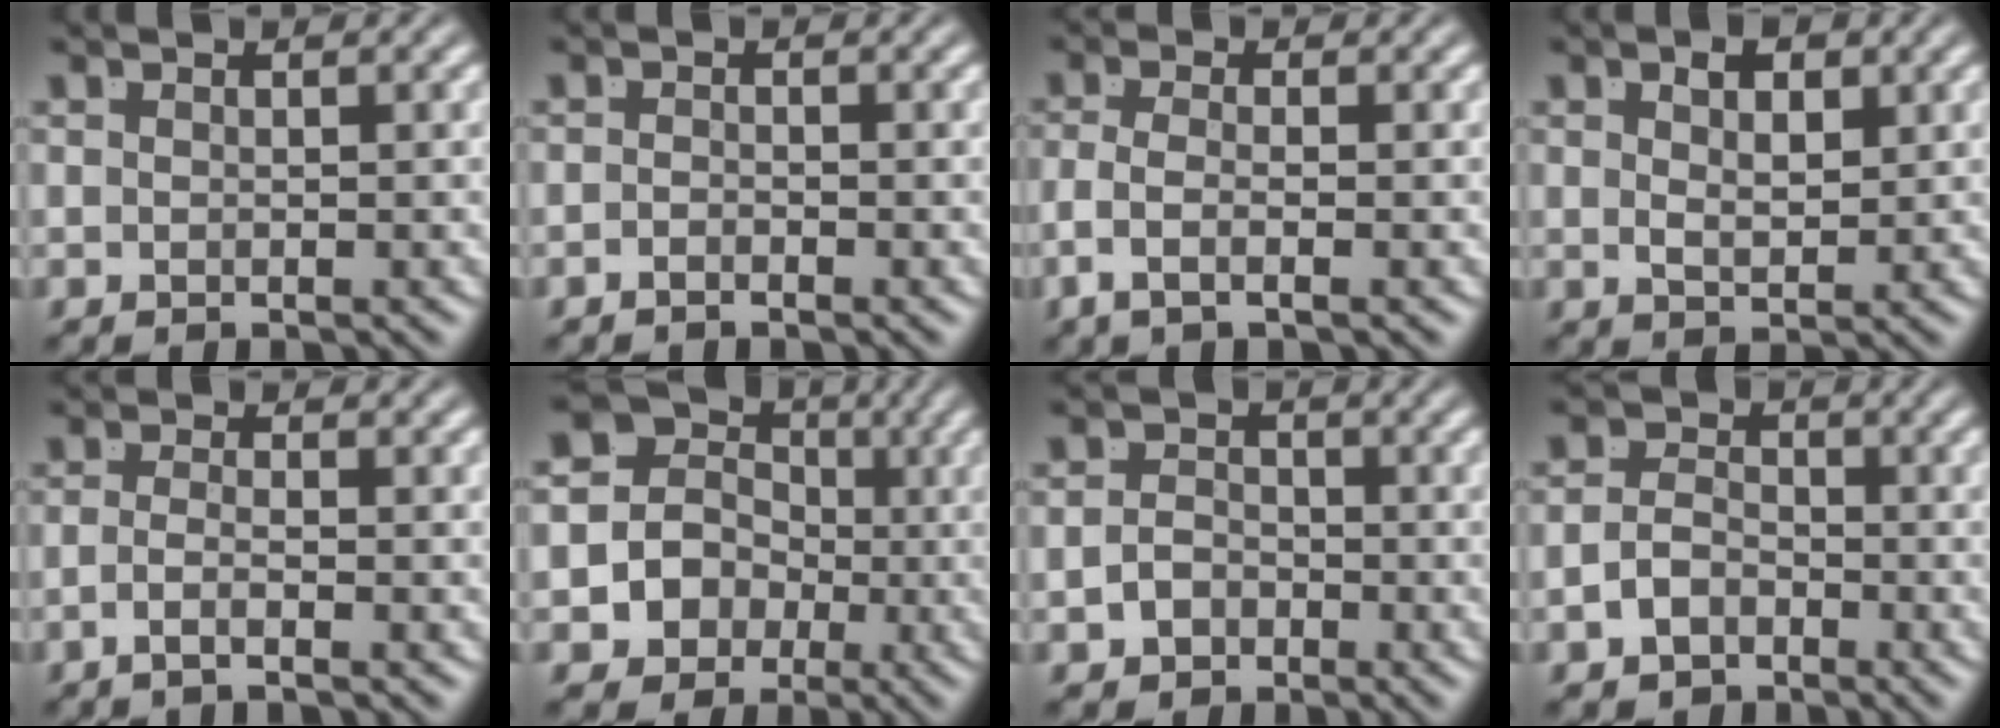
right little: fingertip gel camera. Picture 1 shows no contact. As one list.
[{"total": 1.2, "force": [-1.1, -0.6, 0.0], "torque": [0.003, -0.009, -0.016]}, {"total": 2.7, "force": [-1.2, 0.4, 2.4], "torque": [-0.062, -0.018, -0.012]}, {"total": 2.3, "force": [0.9, 0.5, 2.1], "torque": [-0.027, -0.012, 0.025]}, {"total": 2.2, "force": [-1.4, -0.6, 1.5], "torque": [-0.034, -0.014, -0.019]}, {"total": 16.4, "force": [0.4, 15.1, 6.5], "torque": [-0.192, -0.049, -0.003]}, {"total": 3.6, "force": [-1.6, 3.1, 0.7], "torque": [-0.016, -0.023, -0.023]}, {"total": 4.6, "force": [-2.1, 3.9, 1.2], "torque": [-0.024, -0.020, -0.034]}]